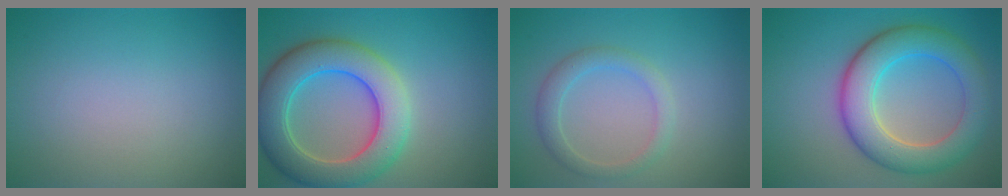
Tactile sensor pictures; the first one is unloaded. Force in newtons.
{"total": 8.3, "press": 8.3, "slide": 0.3}
{"total": 2.3, "press": 2.3, "slide": 0.0}
{"total": 7.3, "press": 7.3, "slide": 0.2}